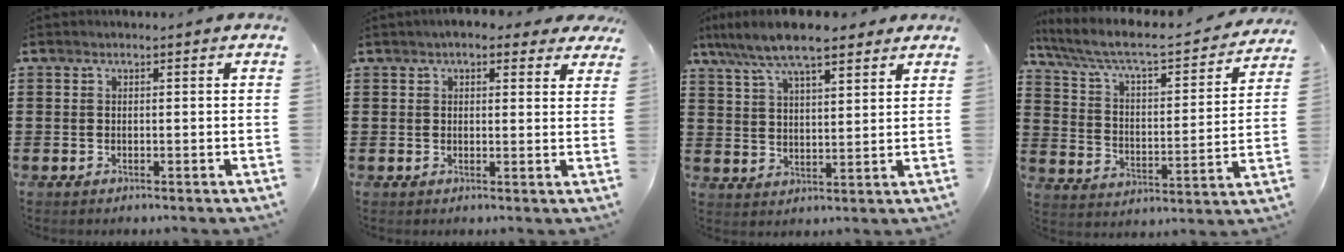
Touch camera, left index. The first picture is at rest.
{"total": 3.4, "force": [2.8, 1.2, 1.6], "torque": [-0.040, 0.002, 0.049]}
{"total": 8.7, "force": [7.0, 1.9, 4.7], "torque": [-0.112, -0.012, 0.127]}
{"total": 6.2, "force": [5.1, 0.9, 3.3], "torque": [-0.088, -0.041, 0.078]}